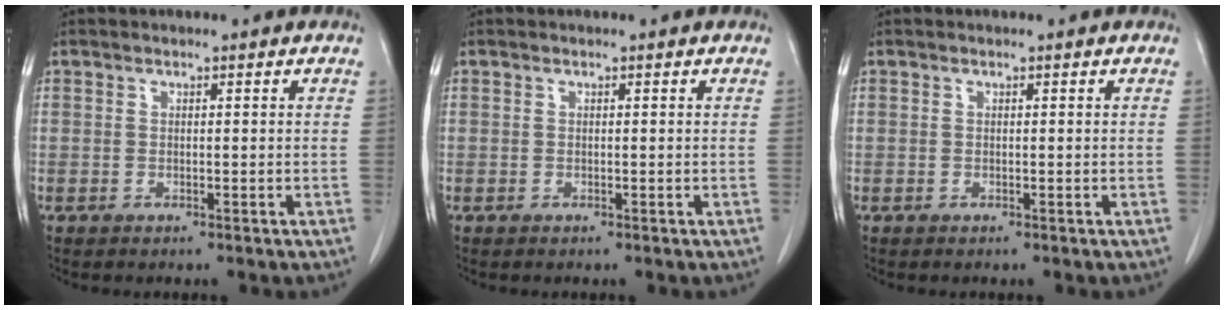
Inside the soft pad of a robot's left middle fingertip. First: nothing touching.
{"total": 0.0}
{"total": 0.0}